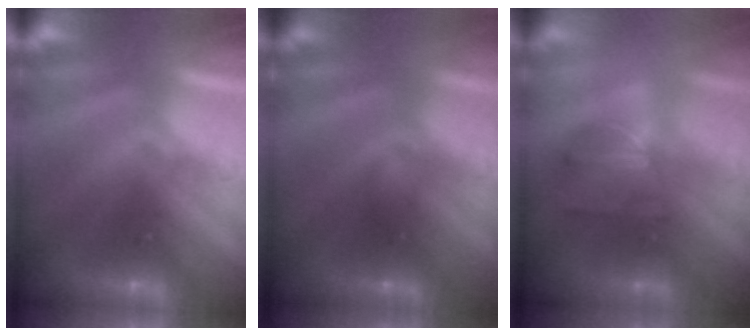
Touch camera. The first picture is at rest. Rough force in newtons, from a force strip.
{"total": 2.2}
{"total": 3.1}